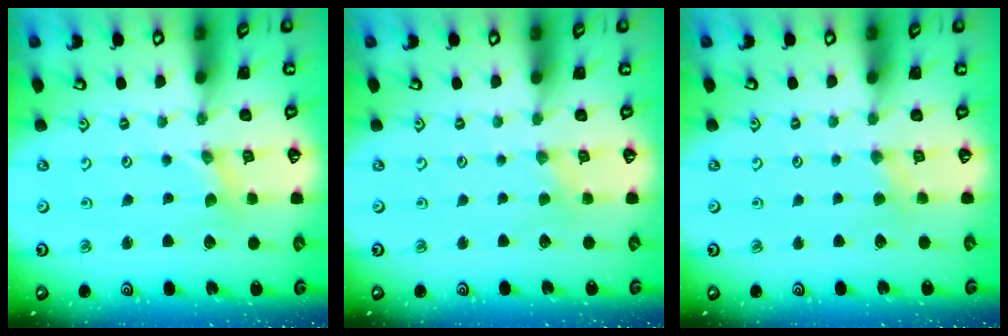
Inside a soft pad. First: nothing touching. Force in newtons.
{"total": 0.0}
{"total": 2.2, "press": 2.2, "slide": 0.4}